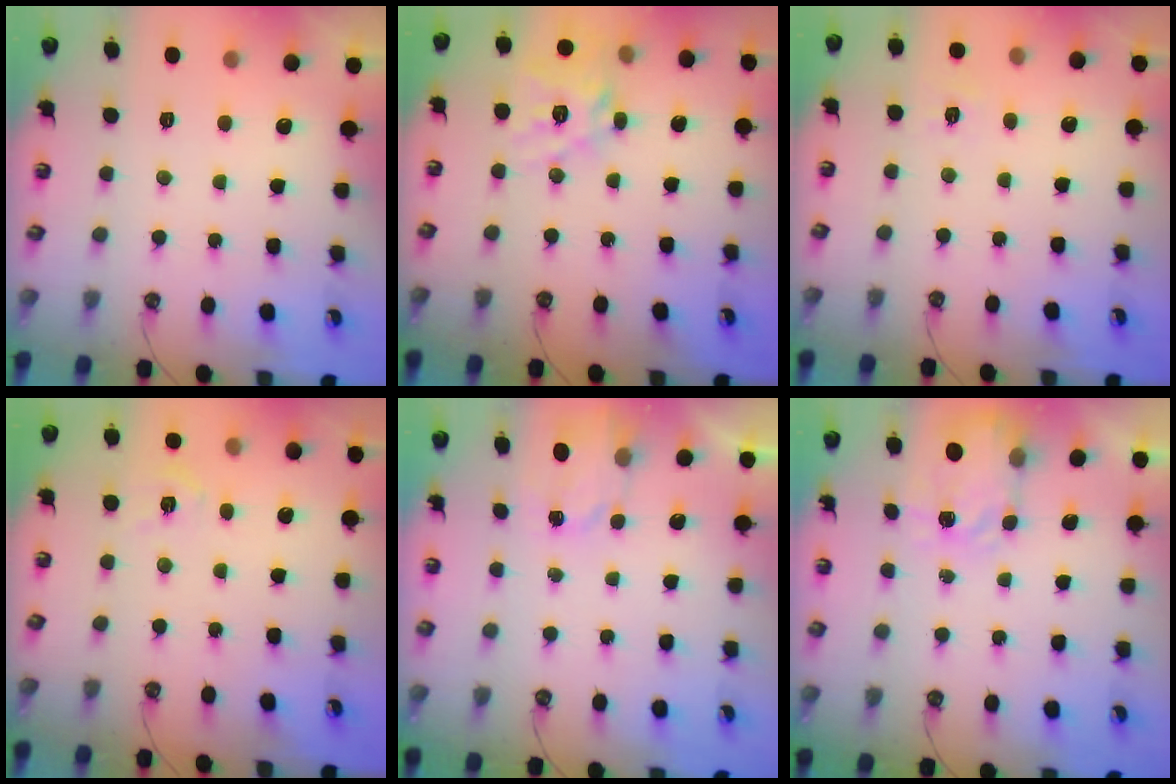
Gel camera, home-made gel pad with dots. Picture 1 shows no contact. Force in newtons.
{"total": 14.9, "press": 14.8, "slide": 1.9}
{"total": 4.1, "press": 4.0, "slide": 0.6}
{"total": 3.9, "press": 3.9, "slide": 0.5}
{"total": 2.6, "press": 2.6, "slide": 0.3}
{"total": 4.0, "press": 3.9, "slide": 0.7}